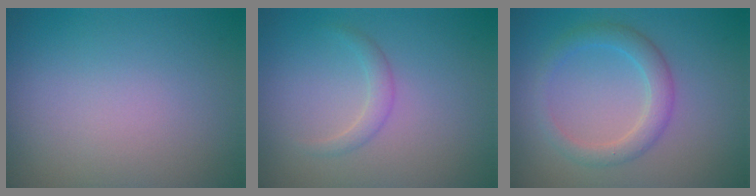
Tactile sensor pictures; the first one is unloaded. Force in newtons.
{"total": 1.2, "press": 1.2, "slide": 0.0}
{"total": 2.8, "press": 2.8, "slide": 0.3}